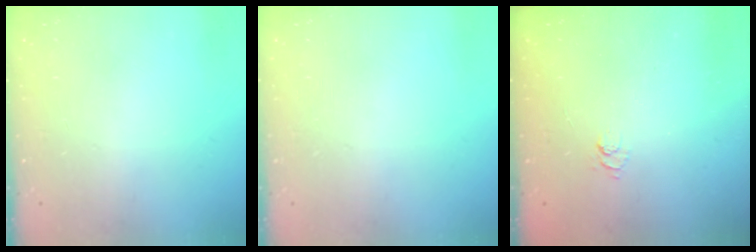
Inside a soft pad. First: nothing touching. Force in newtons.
{"total": 0.0}
{"total": 2.5, "press": 2.0, "slide": 1.4}